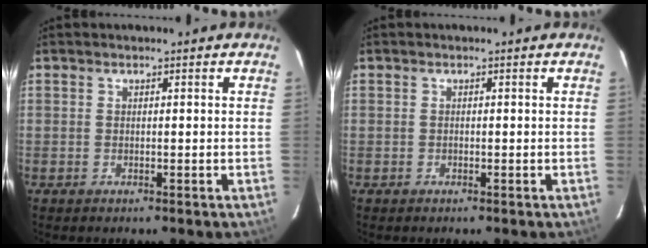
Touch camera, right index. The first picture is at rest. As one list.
[{"total": 0.0}]